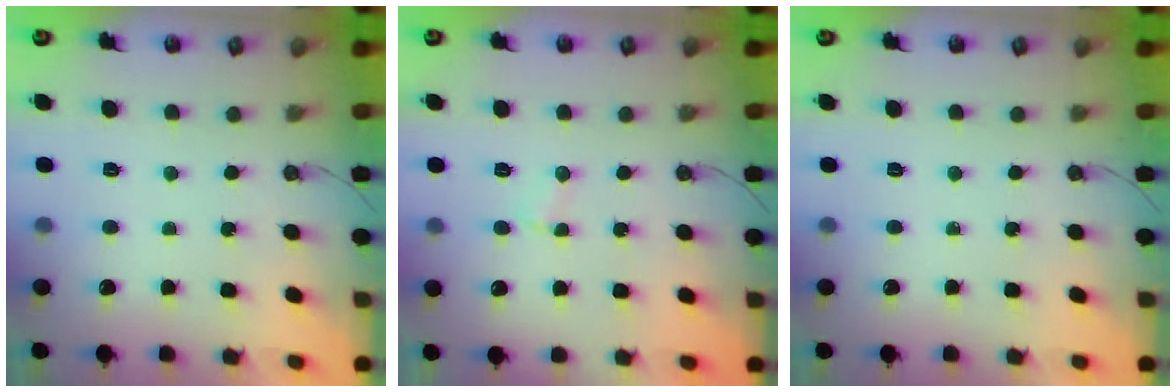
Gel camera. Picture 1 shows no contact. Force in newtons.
{"total": 2.8, "press": 2.8, "slide": 0.3}
{"total": 0.0}